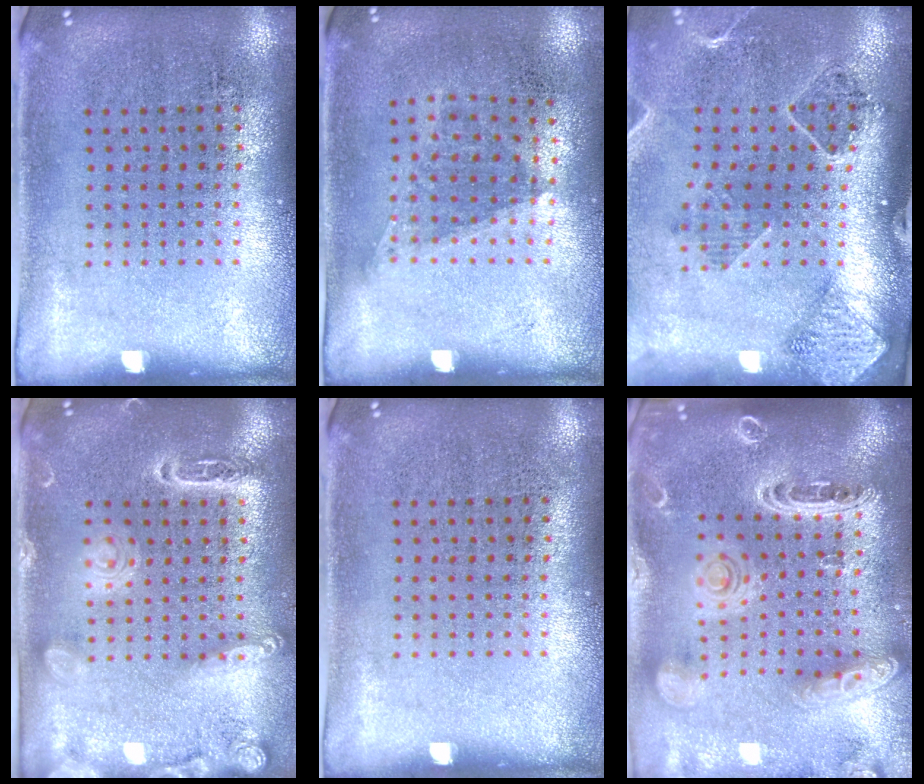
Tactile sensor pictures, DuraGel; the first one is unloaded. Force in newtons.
{"total": 1.1, "press": 0.8, "slide": 0.8}
{"total": 1.5, "press": 1.5, "slide": 0.1}
{"total": 2.0, "press": 1.9, "slide": 0.6}
{"total": 0.0}
{"total": 2.8, "press": 2.4, "slide": 1.4}